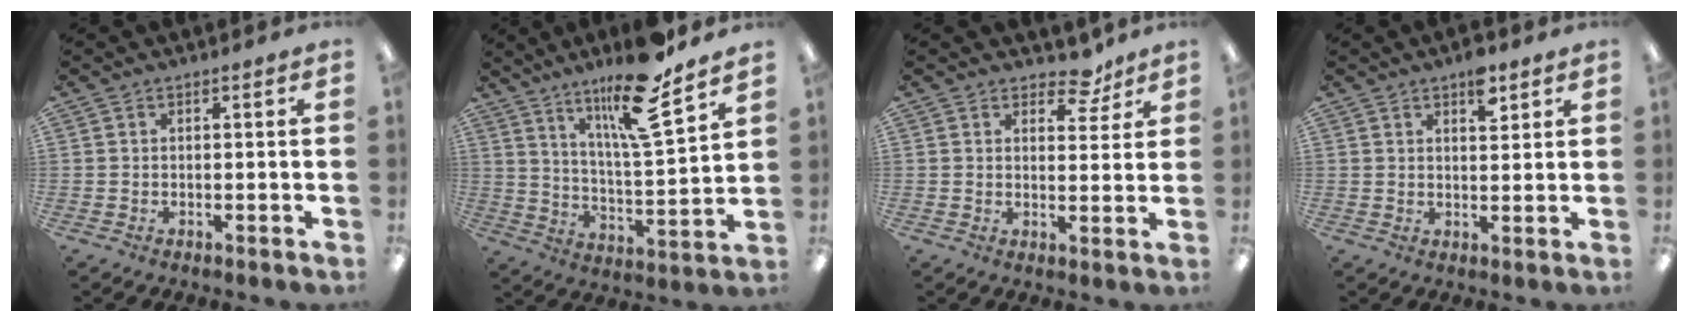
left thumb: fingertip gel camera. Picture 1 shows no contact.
{"total": 16.4, "force": [12.2, 2.7, 10.7], "torque": [-0.184, -0.072, 0.194]}
{"total": 6.4, "force": [4.9, 3.2, 2.6], "torque": [-0.023, -0.023, 0.082]}
{"total": 5.8, "force": [3.7, 2.7, 3.5], "torque": [-0.037, -0.018, 0.058]}